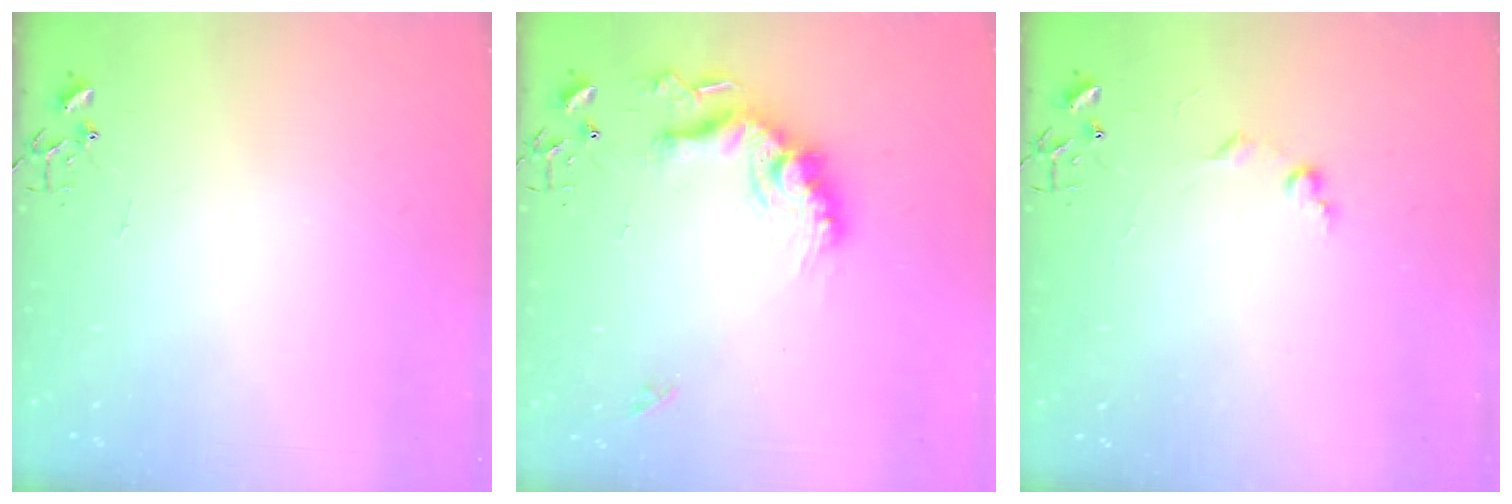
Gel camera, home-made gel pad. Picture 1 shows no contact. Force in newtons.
{"total": 18.3, "press": 18.2, "slide": 2.0}
{"total": 6.2, "press": 6.1, "slide": 0.8}